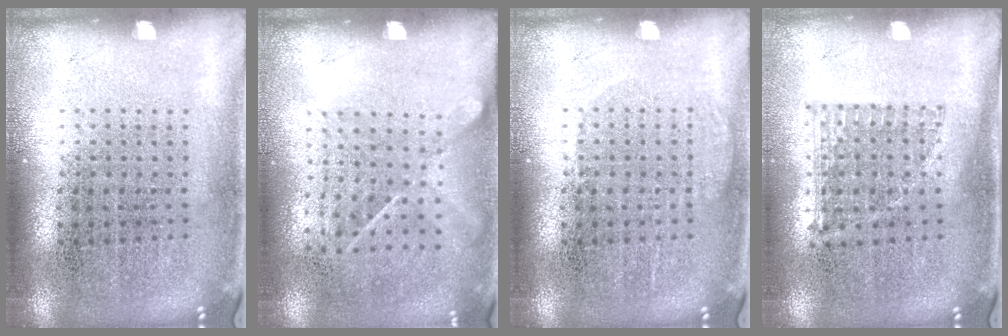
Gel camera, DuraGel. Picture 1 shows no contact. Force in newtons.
{"total": 1.2, "press": 0.9, "slide": 0.8}
{"total": 0.9, "press": 0.9, "slide": 0.3}
{"total": 0.9, "press": 0.8, "slide": 0.2}